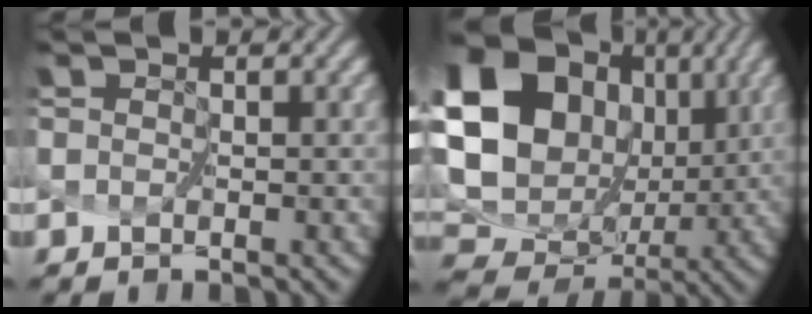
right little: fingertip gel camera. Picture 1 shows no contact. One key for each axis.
{"total": 18.6, "fx": 5.9, "fy": 15.6, "fz": 8.2, "tx": -0.190, "ty": 0.004, "tz": 0.117}